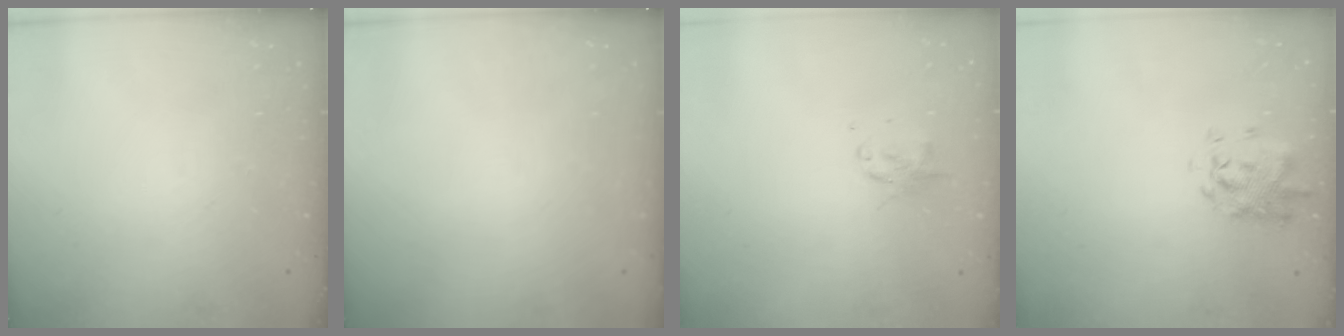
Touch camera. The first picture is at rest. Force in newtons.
{"total": 0.0}
{"total": 2.5, "press": 2.5, "slide": 0.6}
{"total": 2.1, "press": 2.1, "slide": 0.6}